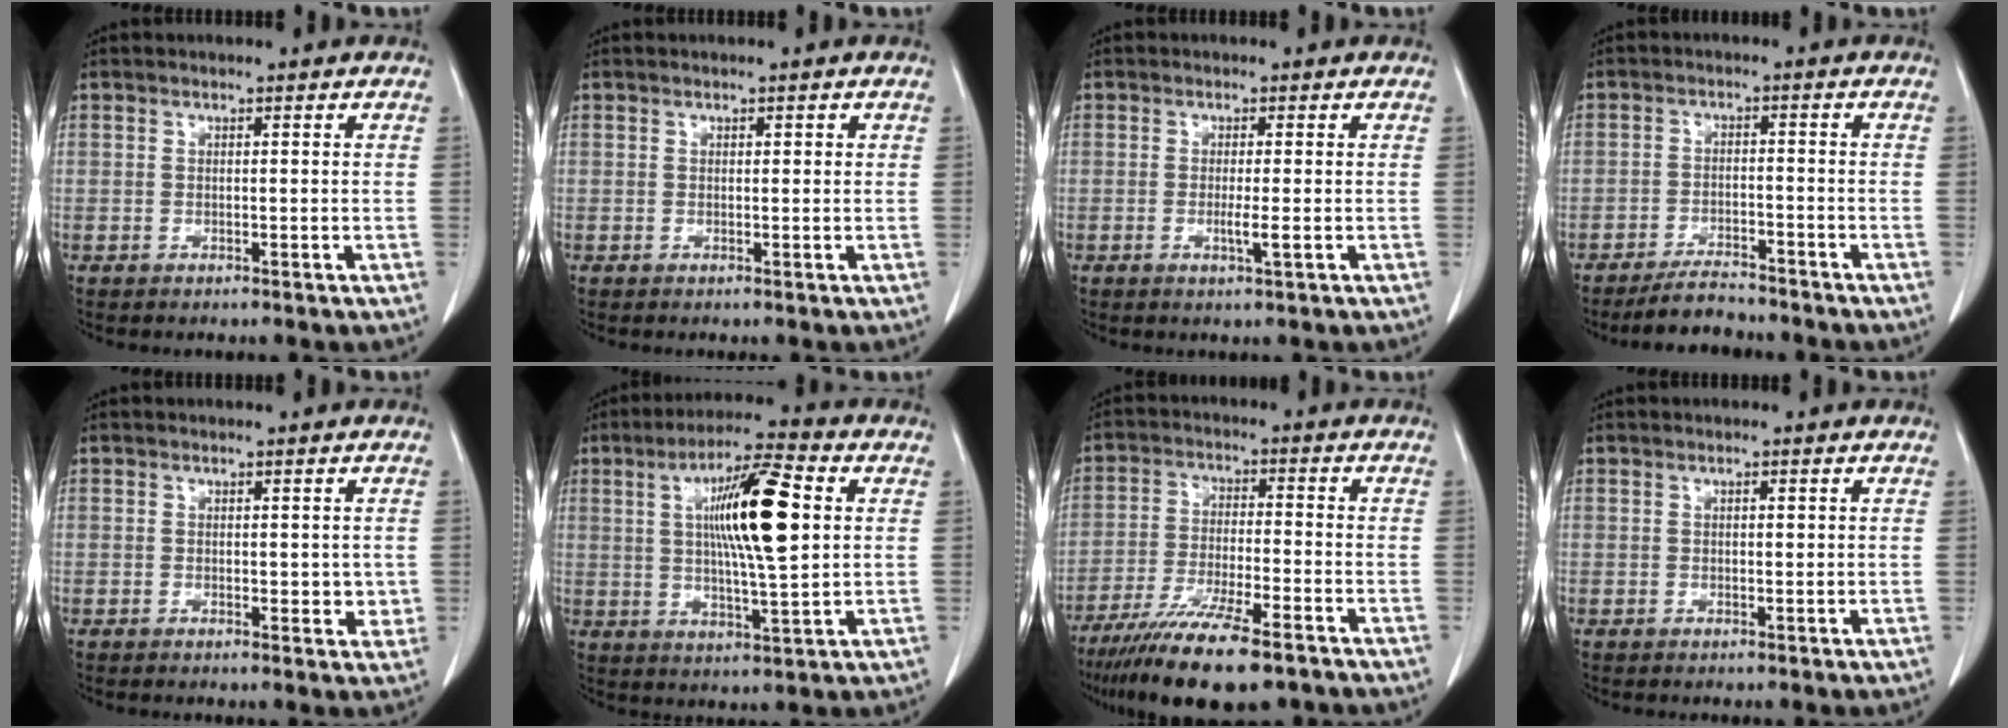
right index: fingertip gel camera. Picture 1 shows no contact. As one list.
[{"total": 0.6, "force": [0.3, 0.4, 0.5], "torque": [-0.004, 0.001, 0.002]}, {"total": 2.1, "force": [-0.4, -0.2, 2.0], "torque": [-0.033, -0.005, -0.005]}, {"total": 5.0, "force": [-4.7, 1.2, 1.3], "torque": [-0.024, -0.009, -0.081]}, {"total": 3.0, "force": [0.2, 1.7, 2.5], "torque": [-0.017, -0.003, 0.006]}, {"total": 13.7, "force": [2.7, 1.7, 13.3], "torque": [-0.229, 0.009, 0.043]}, {"total": 14.8, "force": [-10.8, 2.3, 9.8], "torque": [-0.179, -0.038, -0.182]}, {"total": 0.8, "force": [0.2, 0.3, 0.7], "torque": [-0.012, 0.001, 0.003]}]